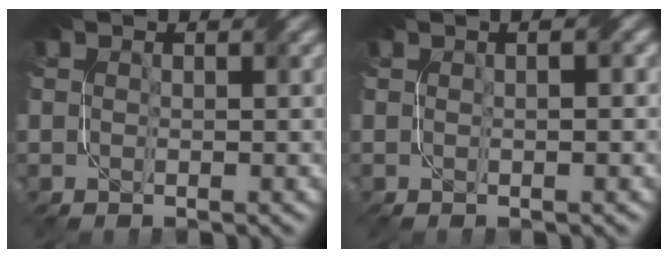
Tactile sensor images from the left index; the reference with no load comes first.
{"total": 2.8, "force": [0.7, 1.2, 2.4], "torque": [-0.019, 0.008, -0.009]}